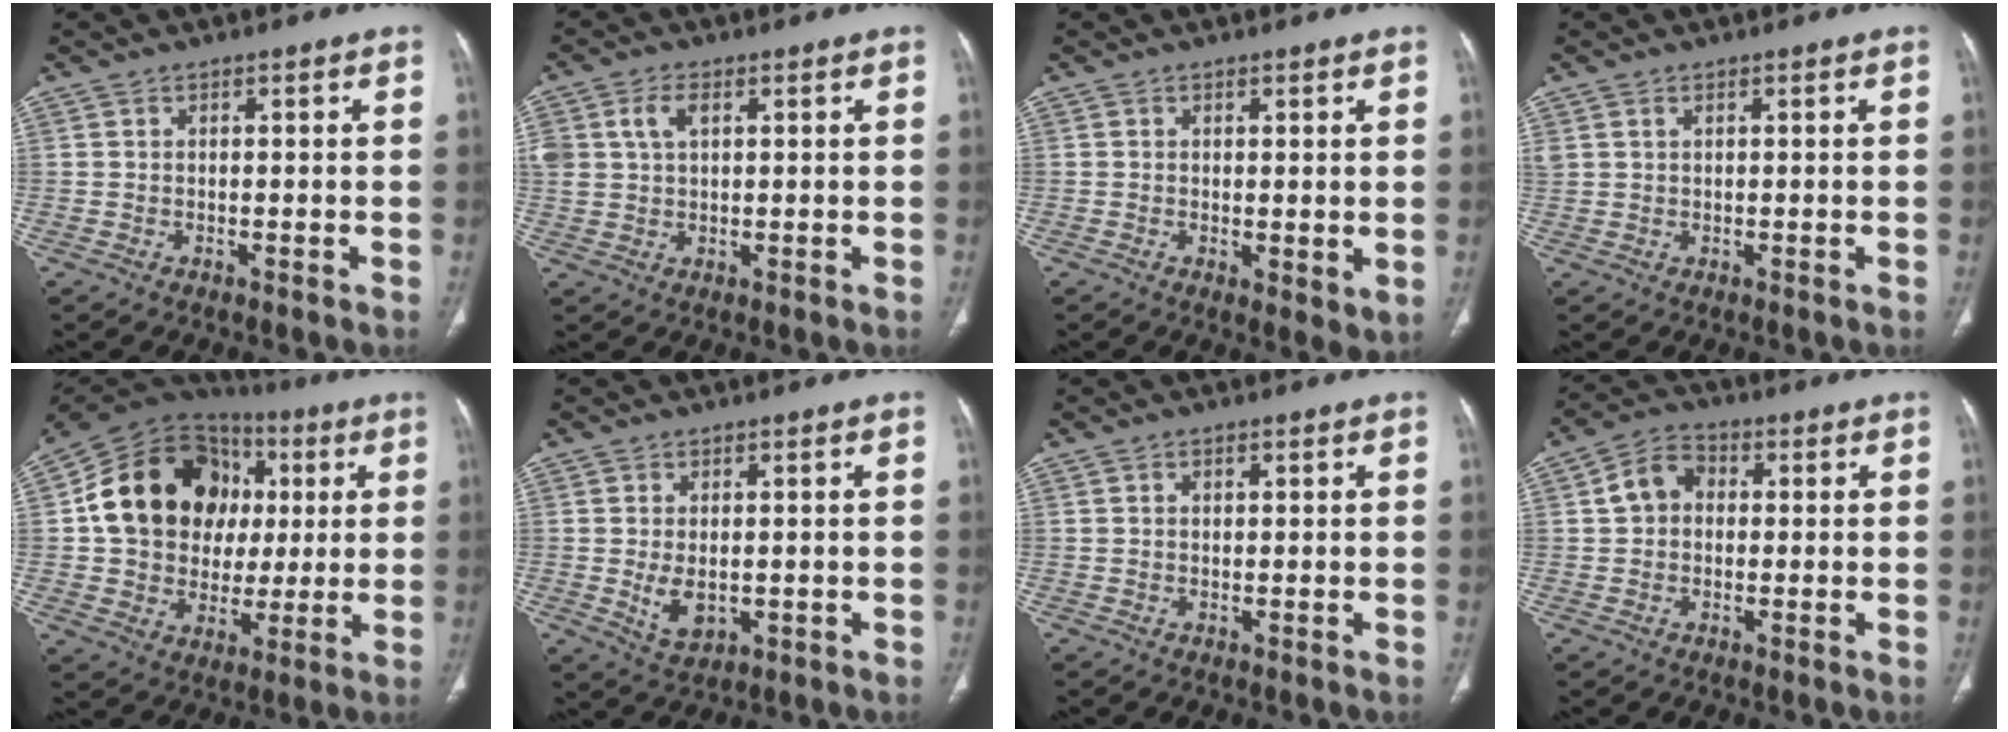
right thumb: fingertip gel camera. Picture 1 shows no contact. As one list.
[{"total": 6.2, "force": [2.1, 4.0, 4.3], "torque": [-0.096, 0.009, 0.046]}, {"total": 3.5, "force": [0.1, 1.4, 3.2], "torque": [-0.049, -0.015, 0.005]}, {"total": 1.6, "force": [0.8, 1.0, 1.0], "torque": [-0.025, 0.008, 0.024]}, {"total": 22.3, "force": [4.0, 17.9, 12.7], "torque": [-0.186, 0.031, 0.075]}, {"total": 5.1, "force": [-0.4, 3.1, 4.0], "torque": [-0.066, -0.011, 0.006]}, {"total": 1.0, "force": [0.4, 0.6, 0.6], "torque": [-0.010, 0.000, 0.006]}, {"total": 6.3, "force": [0.6, 5.1, 3.6], "torque": [-0.055, 0.018, 0.002]}]